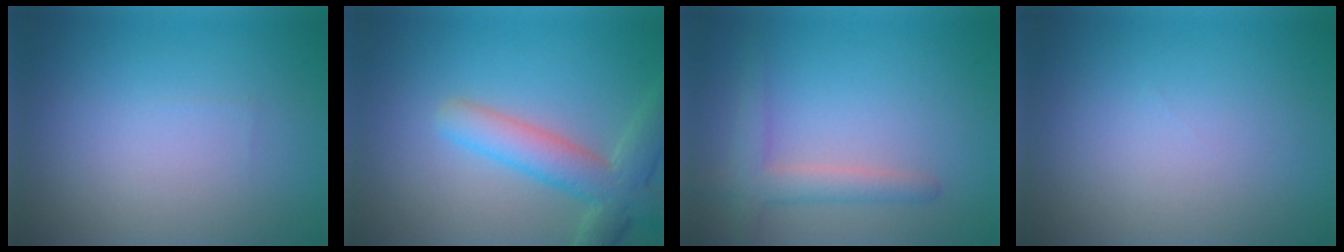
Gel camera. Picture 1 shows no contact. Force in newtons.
{"total": 5.4, "press": 5.4, "slide": 0.4}
{"total": 2.9, "press": 2.9, "slide": 0.2}
{"total": 0.0}